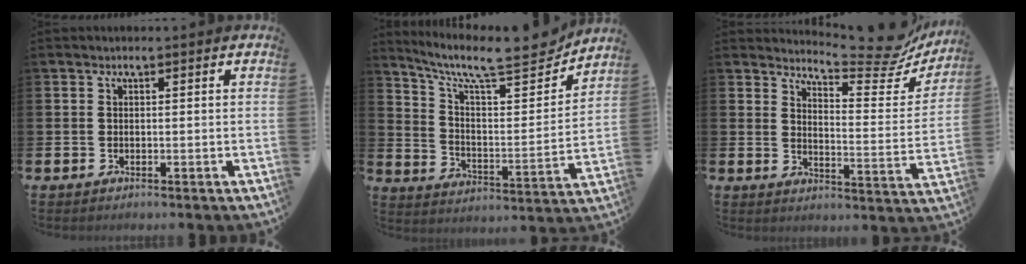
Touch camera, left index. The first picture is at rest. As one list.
[{"total": 10.3, "force": [8.8, 2.3, 4.8], "torque": [-0.109, -0.068, 0.143]}, {"total": 8.6, "force": [8.1, 0.9, 3.0], "torque": [-0.048, -0.066, 0.136]}]